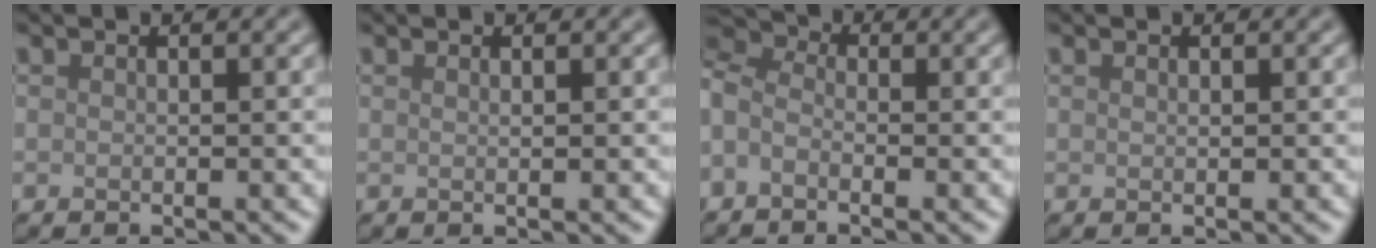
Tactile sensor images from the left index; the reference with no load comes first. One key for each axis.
{"total": 0.8, "fx": 0.3, "fy": 0.3, "fz": 0.7, "tx": -0.006, "ty": 0.002, "tz": 0.002}
{"total": 5.3, "fx": 0.7, "fy": 3.4, "fz": 4.0, "tx": -0.096, "ty": 0.018, "tz": -0.015}
{"total": 0.5, "fx": 0.3, "fy": 0.1, "fz": 0.4, "tx": -0.007, "ty": 0.001, "tz": 0.005}